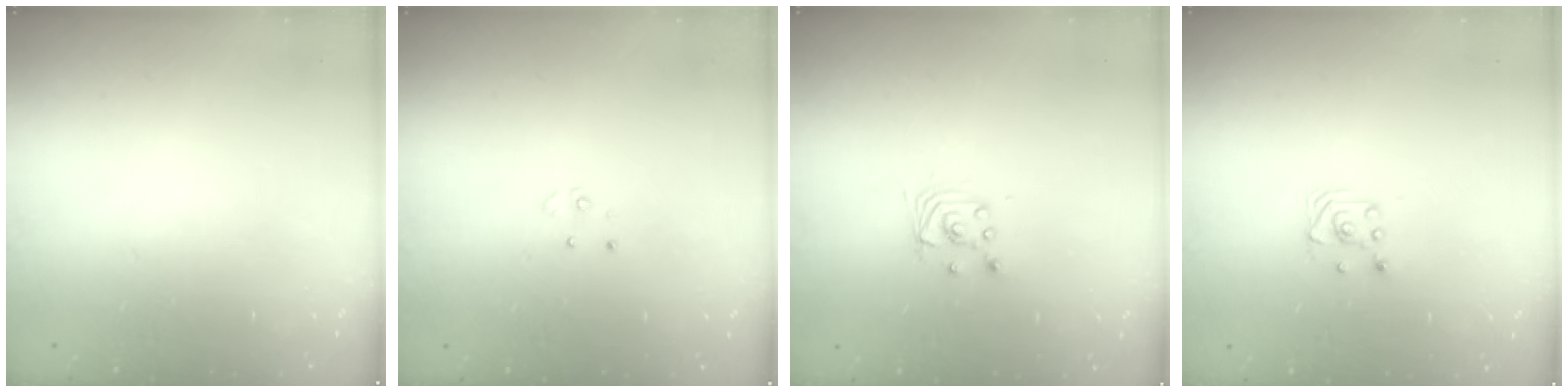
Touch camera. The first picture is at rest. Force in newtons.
{"total": 3.0, "press": 3.0, "slide": 0.4}
{"total": 2.9, "press": 2.9, "slide": 0.1}
{"total": 2.6, "press": 2.6, "slide": 0.3}